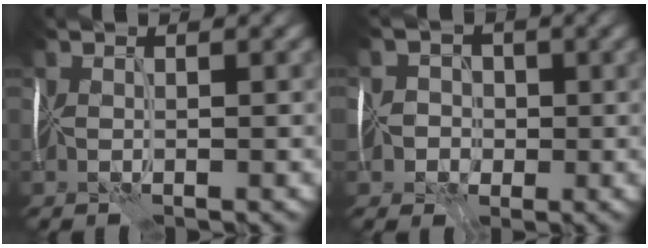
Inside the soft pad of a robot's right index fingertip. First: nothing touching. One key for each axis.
{"total": 3.2, "fx": -1.7, "fy": 2.8, "fz": 0.2, "tx": 0.034, "ty": 0.009, "tz": -0.047}